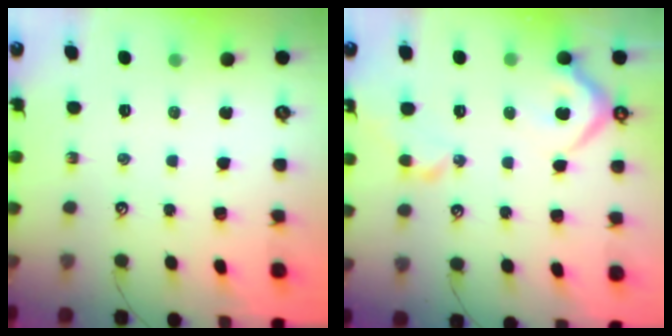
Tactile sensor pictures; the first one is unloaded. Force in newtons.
{"total": 9.7, "press": 9.5, "slide": 1.7}